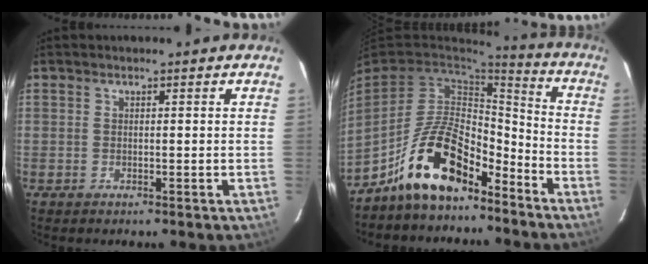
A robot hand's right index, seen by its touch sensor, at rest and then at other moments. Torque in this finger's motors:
{"motor_torque": [1.10, -1.04, 1.05, 0.21]}